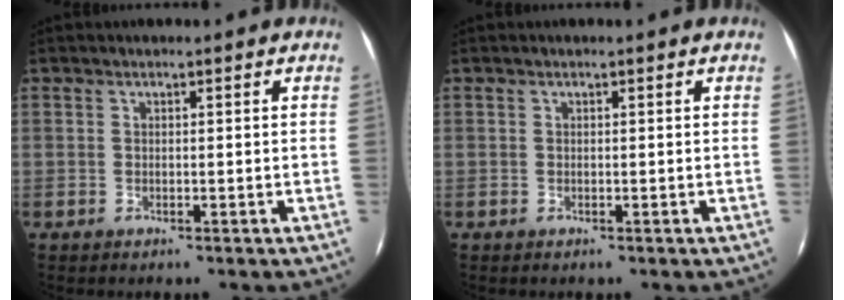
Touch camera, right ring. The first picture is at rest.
{"total": 0.0}